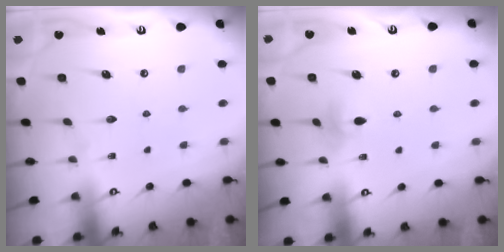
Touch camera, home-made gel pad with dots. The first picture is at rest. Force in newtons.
{"total": 4.4, "press": 4.3, "slide": 1.1}